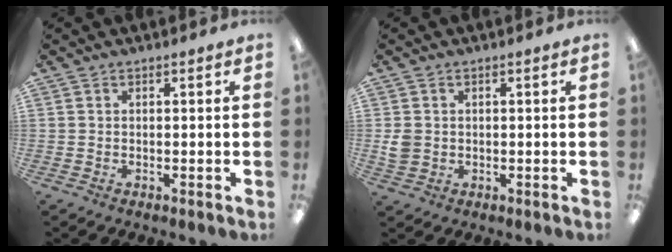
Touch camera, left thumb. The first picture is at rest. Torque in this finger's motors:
{"motor_torque": [-0.08, 0.14, 0.25, -0.30, 0.01]}